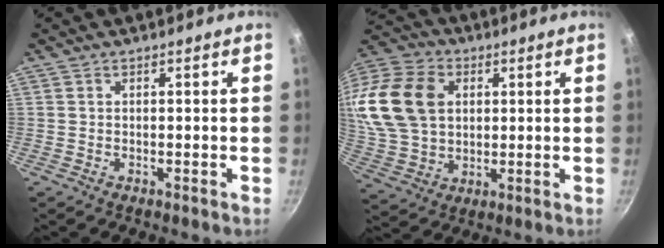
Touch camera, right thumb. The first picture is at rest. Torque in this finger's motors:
{"motor_torque": [0.01, 0.83, 0.59, -0.33, 0.21]}